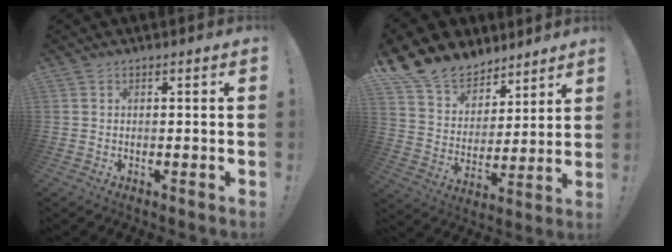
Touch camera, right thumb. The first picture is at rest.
{"total": 15.0, "force": [11.4, 9.0, 3.7], "torque": [-0.081, -0.079, 0.223]}